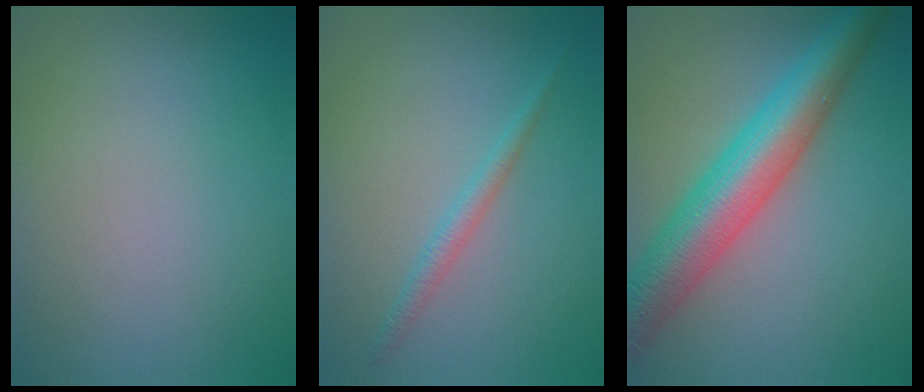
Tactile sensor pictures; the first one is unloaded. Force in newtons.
{"total": 1.5, "press": 1.5, "slide": 0.1}
{"total": 8.5, "press": 8.5, "slide": 0.3}